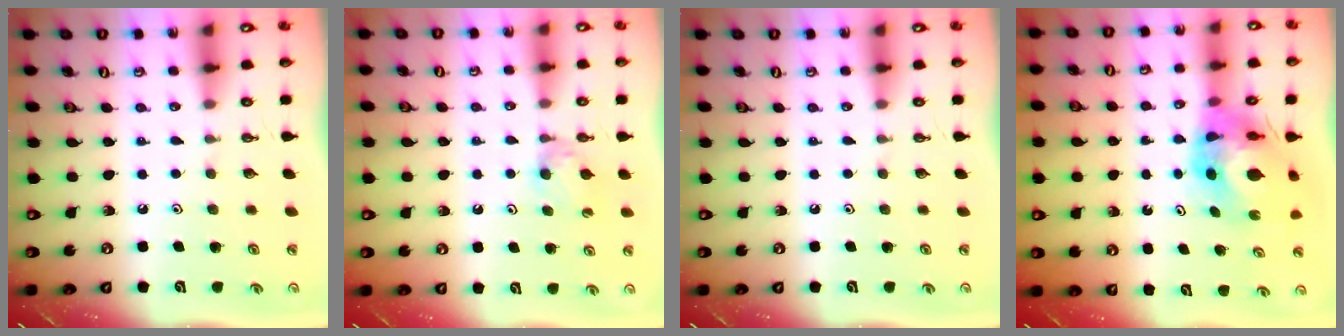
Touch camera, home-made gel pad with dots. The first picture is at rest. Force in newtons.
{"total": 5.6, "press": 5.6, "slide": 0.8}
{"total": 0.0}
{"total": 9.1, "press": 9.1, "slide": 0.9}